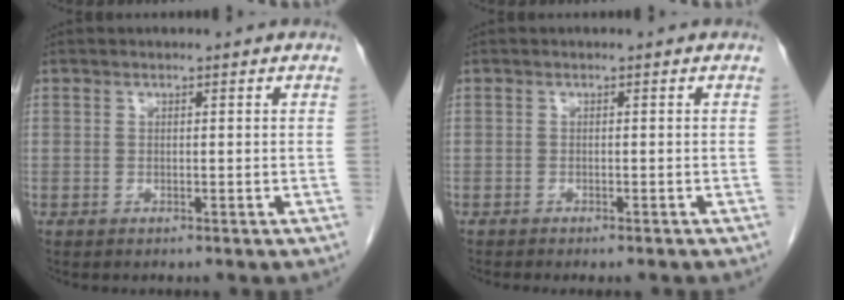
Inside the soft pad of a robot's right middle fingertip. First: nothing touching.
{"total": 3.2, "force": [-2.8, 0.3, 1.4], "torque": [-0.017, -0.005, -0.036]}